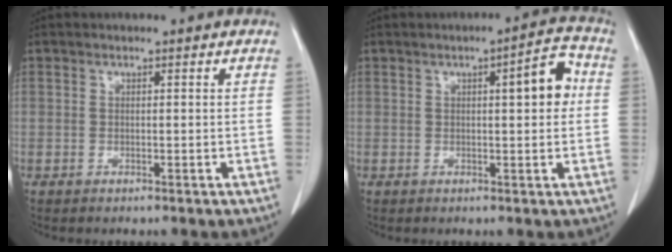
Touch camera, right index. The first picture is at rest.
{"total": 5.7, "force": [0.9, 1.2, 5.5], "torque": [-0.074, 0.016, 0.009]}